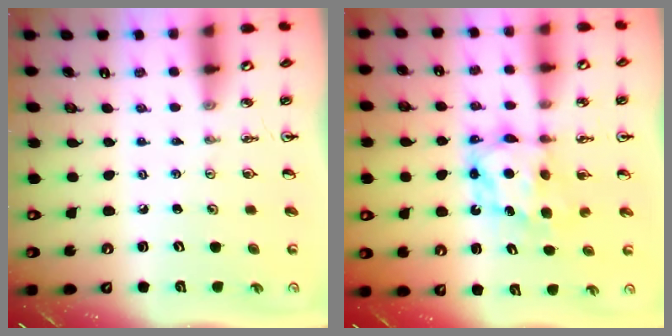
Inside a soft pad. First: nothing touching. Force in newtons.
{"total": 6.1, "press": 6.1, "slide": 0.3}